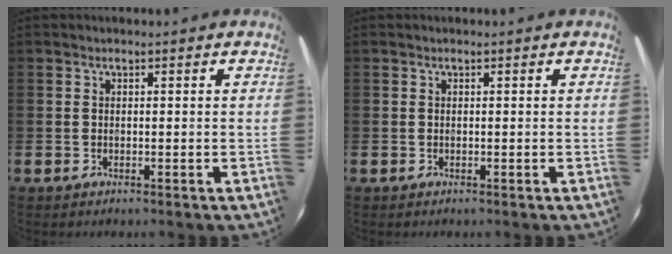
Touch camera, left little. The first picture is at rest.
{"total": 0.0}